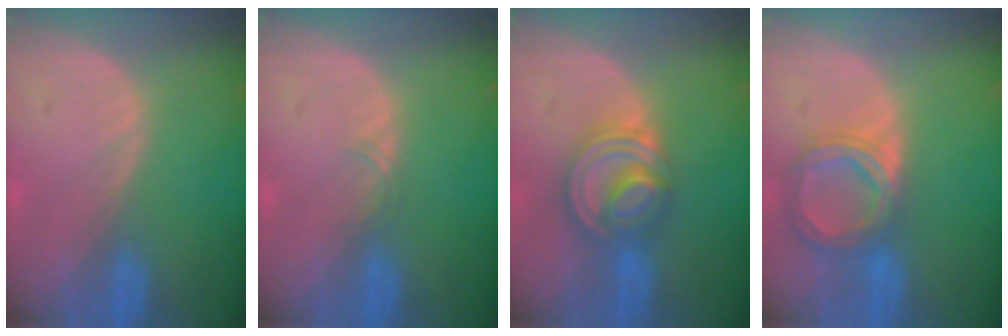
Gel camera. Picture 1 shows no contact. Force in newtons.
{"total": 0.9, "press": 0.8, "slide": 0.2}
{"total": 8.1, "press": 6.9, "slide": 4.3}
{"total": 6.7, "press": 6.1, "slide": 2.7}